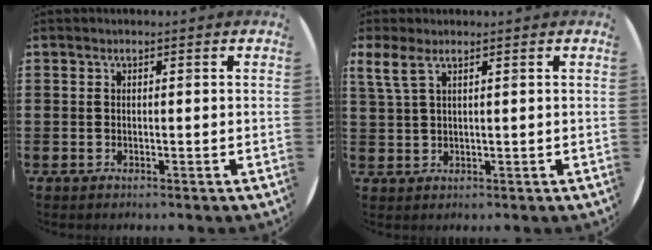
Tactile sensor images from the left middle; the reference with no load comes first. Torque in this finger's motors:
{"motor_torque": [-0.32, -0.48, 0.36, 0.11]}